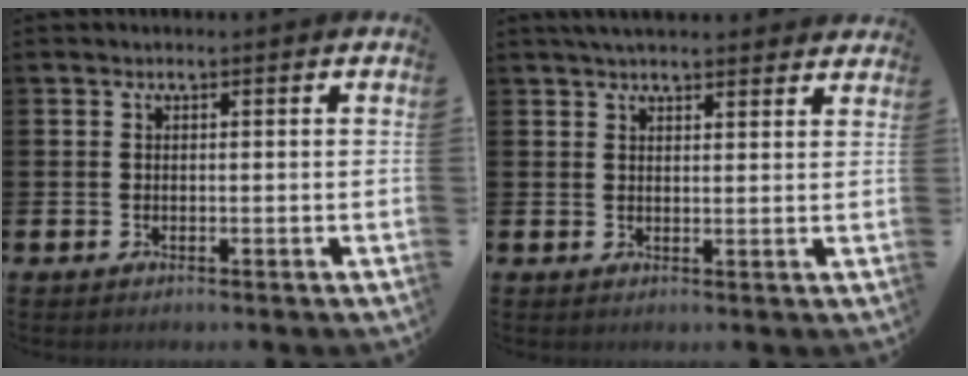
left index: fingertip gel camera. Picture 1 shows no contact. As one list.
[{"total": 3.4, "force": [3.2, 0.5, 0.8], "torque": [-0.021, -0.008, 0.059]}]